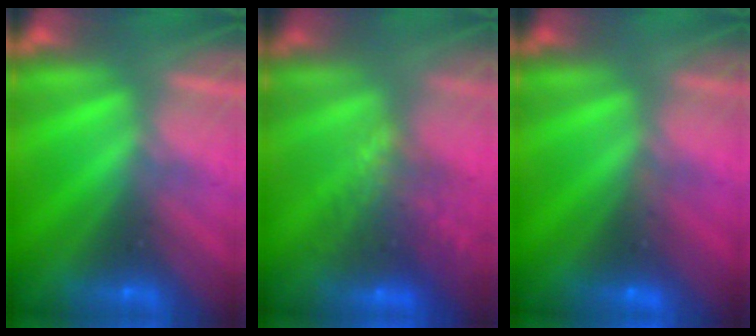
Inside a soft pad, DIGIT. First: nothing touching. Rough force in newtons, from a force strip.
{"total": 7.7}
{"total": 3.0}